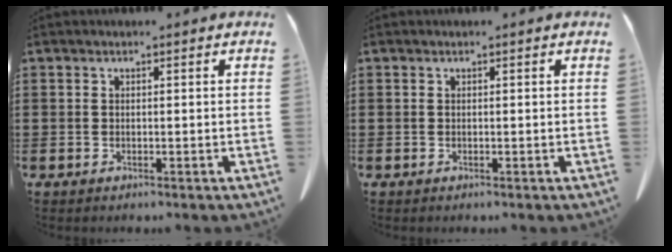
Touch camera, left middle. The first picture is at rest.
{"total": 0.0}